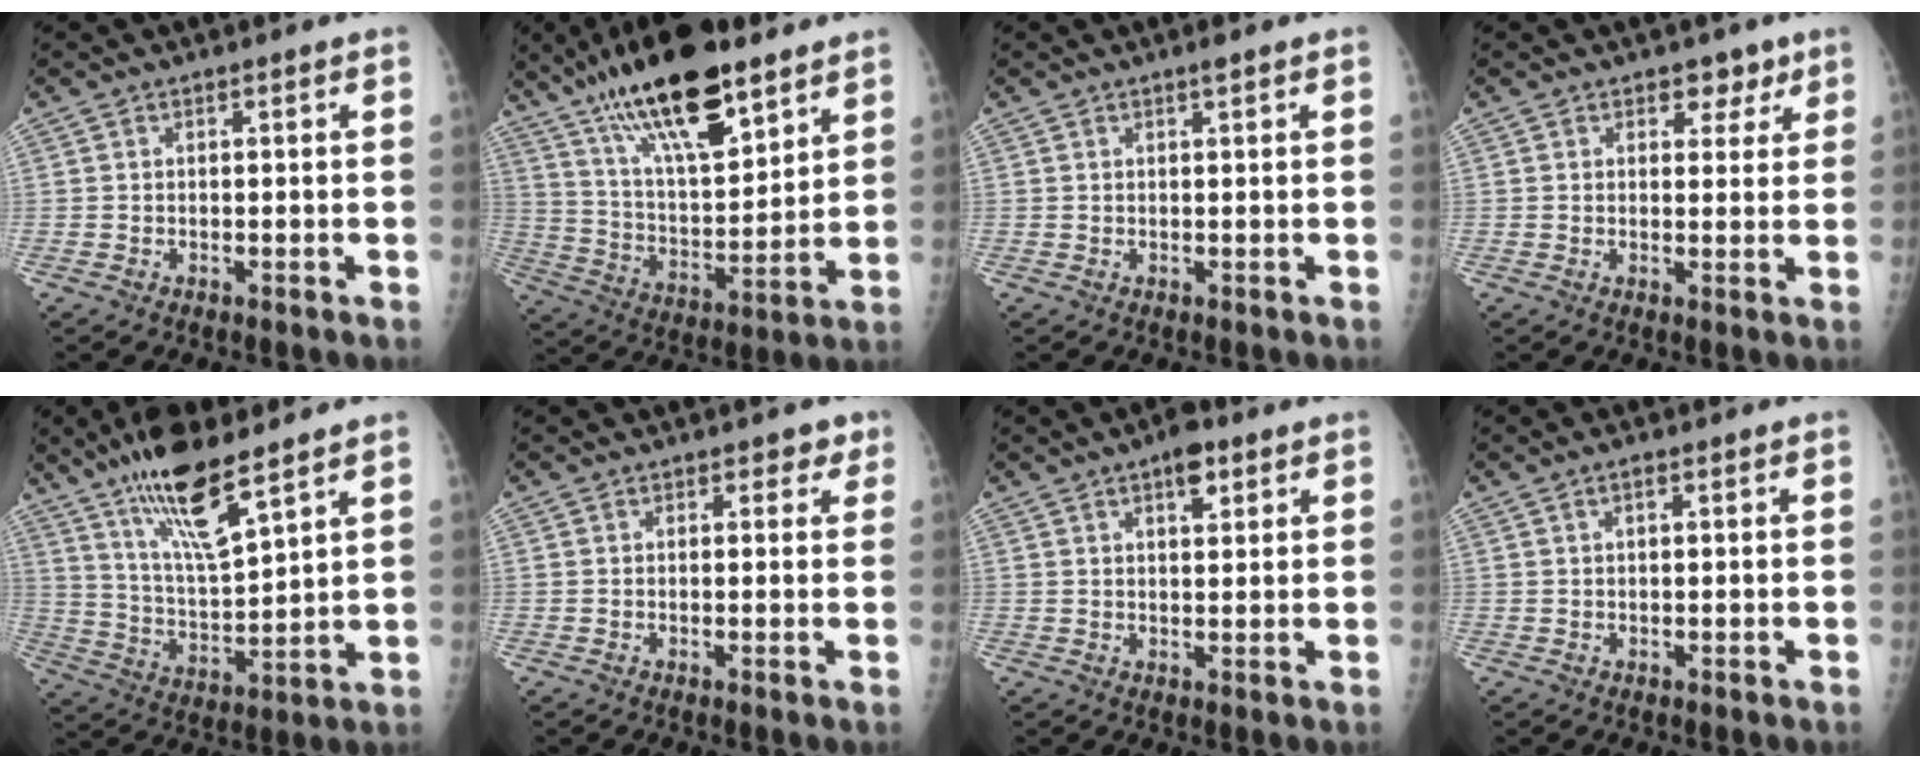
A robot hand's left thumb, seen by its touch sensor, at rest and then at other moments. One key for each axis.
{"total": 22.4, "fx": 14.6, "fy": 7.5, "fz": 15.1, "tx": -0.239, "ty": -0.054, "tz": 0.260}
{"total": 0.8, "fx": 0.5, "fy": 0.0, "fz": 0.6, "tx": -0.006, "ty": -0.002, "tz": 0.010}
{"total": 3.8, "fx": 2.4, "fy": 2.6, "fz": 1.5, "tx": 0.009, "ty": -0.011, "tz": 0.030}
{"total": 15.0, "fx": 10.2, "fy": 3.3, "fz": 10.5, "tx": -0.180, "ty": -0.056, "tz": 0.202}
{"total": 2.1, "fx": 1.3, "fy": 1.4, "fz": 0.8, "tx": 0.016, "ty": -0.003, "tz": 0.009}
{"total": 5.0, "fx": 2.7, "fy": 2.2, "fz": 3.5, "tx": -0.034, "ty": -0.010, "tz": 0.037}
{"total": 1.3, "fx": 0.5, "fy": 0.5, "fz": 1.0, "tx": -0.014, "ty": 0.001, "tz": 0.009}